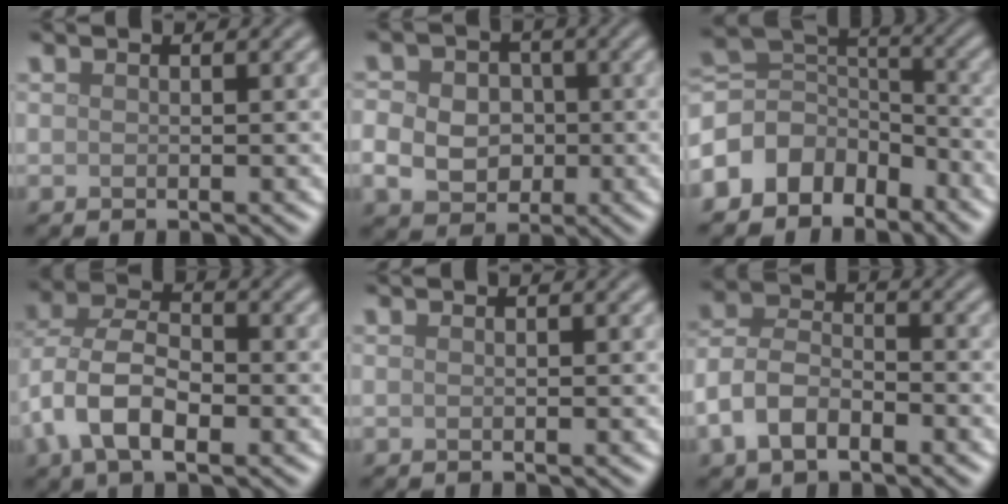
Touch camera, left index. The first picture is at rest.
{"total": 7.0, "force": [-0.4, 6.1, 3.4], "torque": [-0.056, 0.013, -0.032]}
{"total": 6.6, "force": [-4.1, 4.7, 2.2], "torque": [-0.032, 0.007, -0.092]}
{"total": 6.9, "force": [-2.0, 4.2, 5.1], "torque": [-0.110, 0.003, -0.046]}
{"total": 0.5, "force": [0.3, 0.2, 0.4], "torque": [-0.006, 0.002, -0.002]}
{"total": 5.3, "force": [-2.5, 3.1, 3.5], "torque": [-0.065, 0.005, -0.057]}